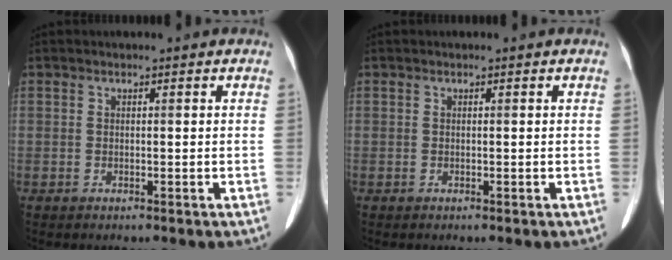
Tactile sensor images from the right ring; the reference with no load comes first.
{"total": 0.0}